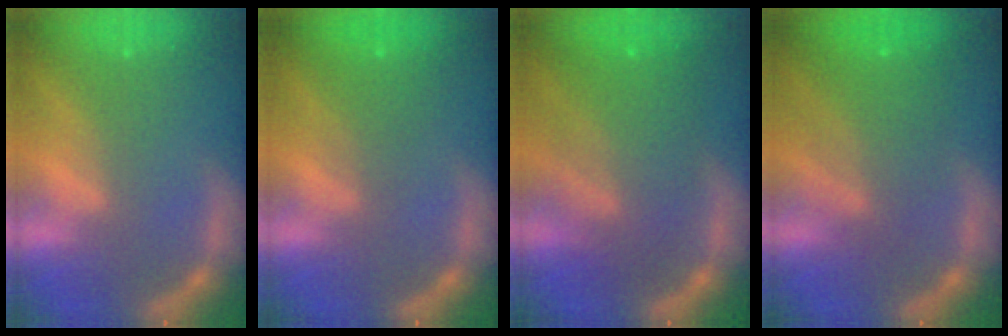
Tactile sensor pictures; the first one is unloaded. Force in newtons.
{"total": 2.4}
{"total": 8.5}
{"total": 6.0}